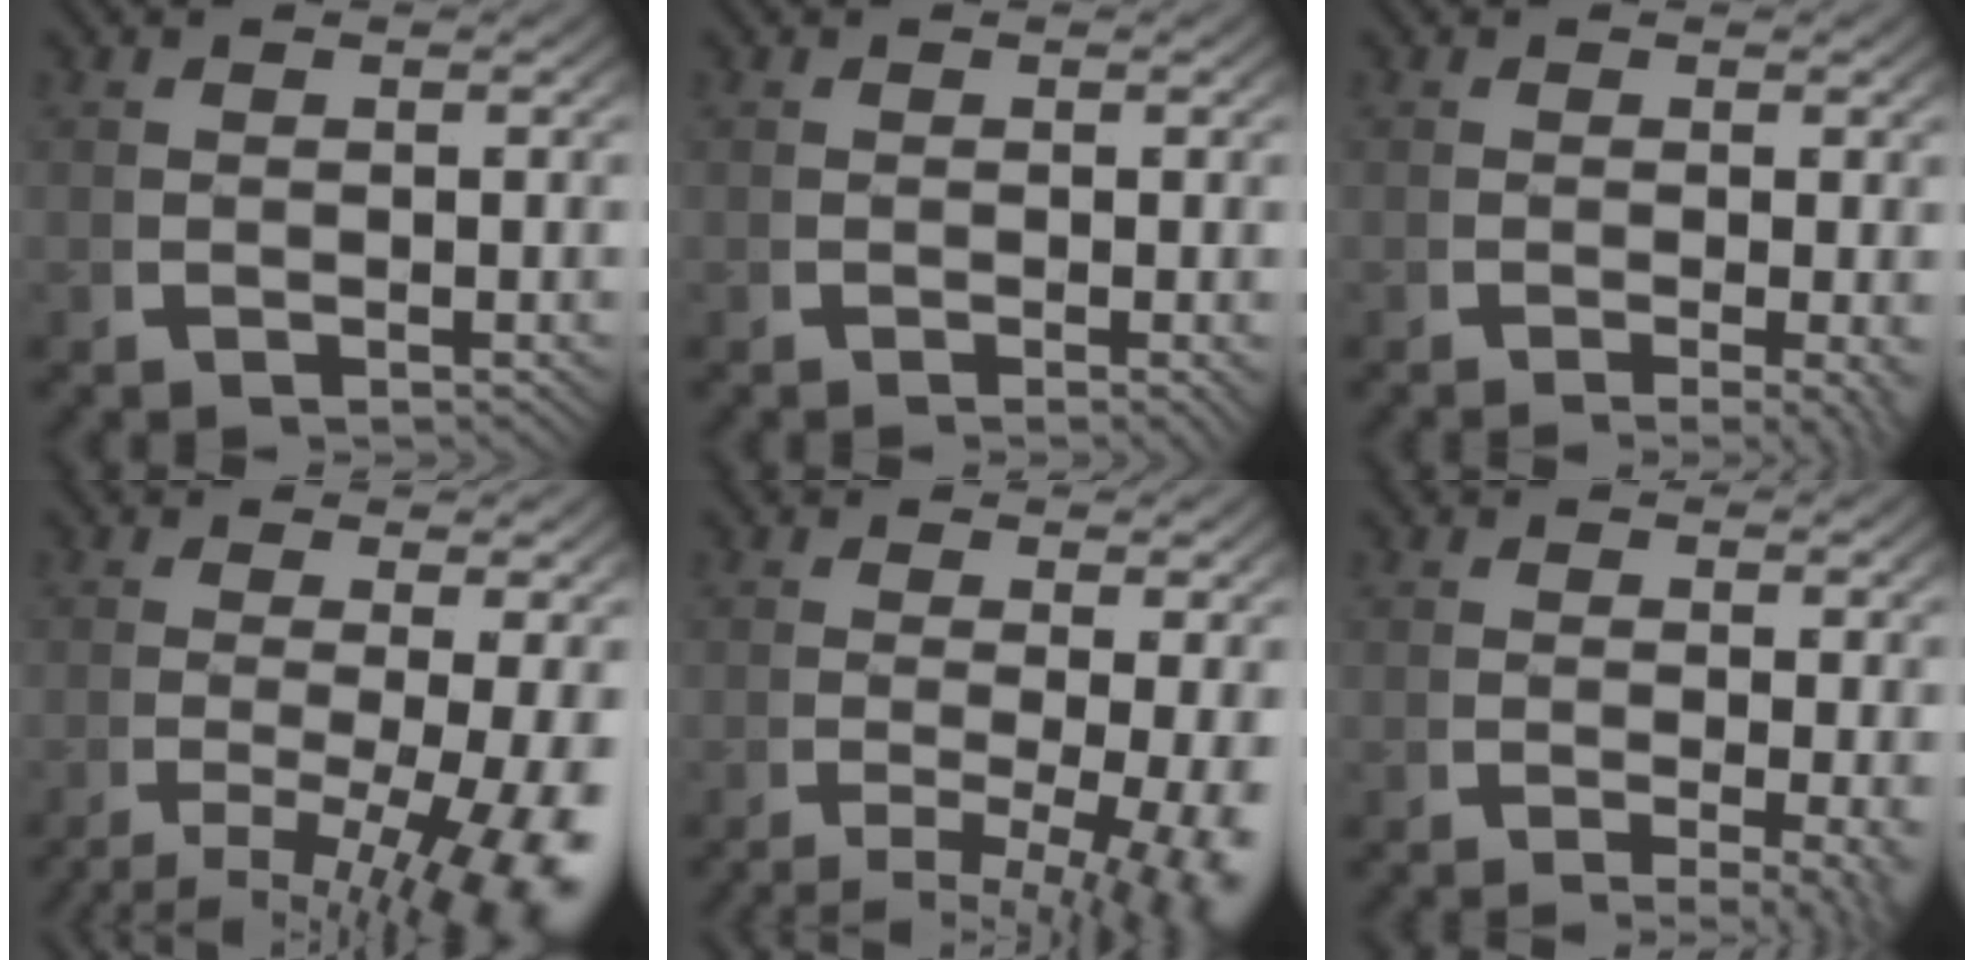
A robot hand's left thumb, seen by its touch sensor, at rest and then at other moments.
{"total": 0.9, "force": [-0.4, 0.2, 0.8], "torque": [-0.014, -0.001, -0.005]}
{"total": 2.9, "force": [-1.4, 0.8, 2.4], "torque": [-0.036, -0.017, -0.017]}
{"total": 9.3, "force": [-2.8, 4.1, 7.9], "torque": [-0.125, -0.039, -0.024]}
{"total": 8.5, "force": [-3.3, 3.9, 6.8], "torque": [-0.104, -0.043, -0.035]}
{"total": 4.0, "force": [-1.9, 1.4, 3.2], "torque": [-0.049, -0.026, -0.020]}